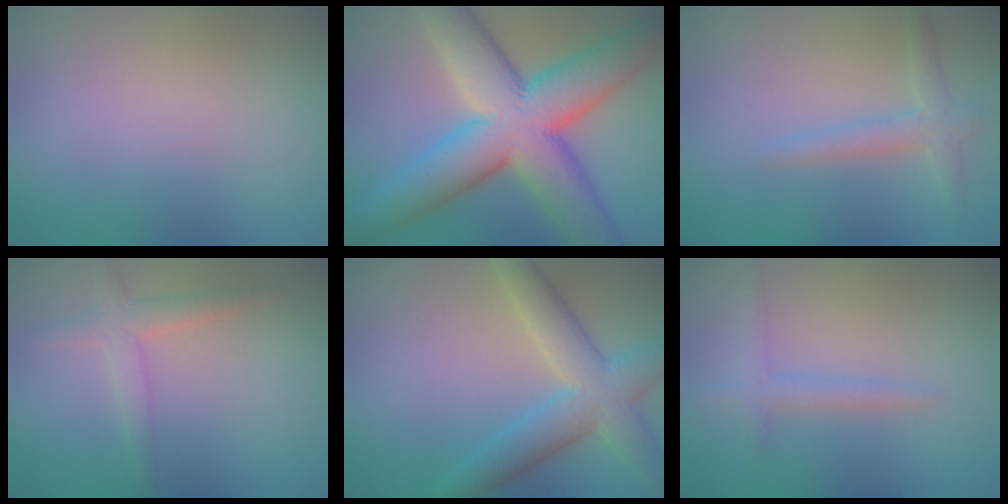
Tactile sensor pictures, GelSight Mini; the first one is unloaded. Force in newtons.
{"total": 14.2, "press": 14.2, "slide": 0.6}
{"total": 2.2, "press": 2.2, "slide": 0.1}
{"total": 2.5, "press": 2.5, "slide": 0.1}
{"total": 6.2, "press": 6.2, "slide": 0.5}
{"total": 1.7, "press": 1.7, "slide": 0.1}